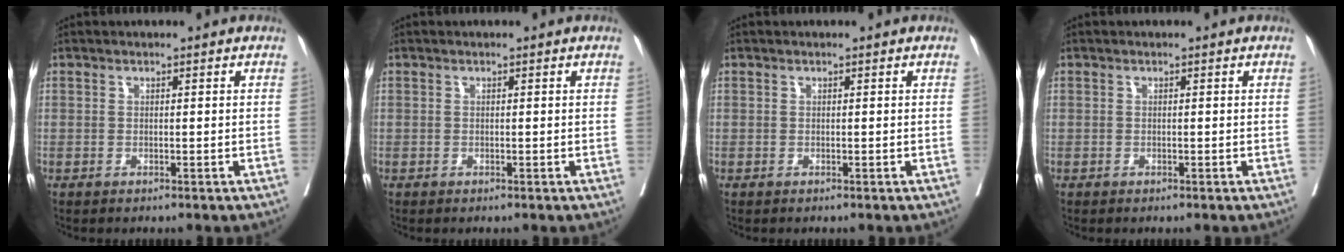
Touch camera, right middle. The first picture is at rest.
{"total": 0.0}
{"total": 0.0}
{"total": 0.0}